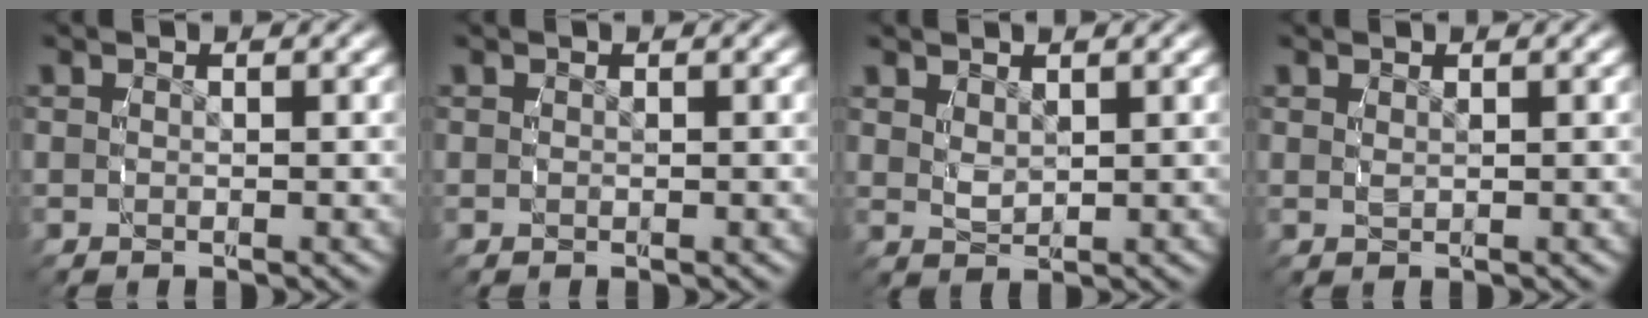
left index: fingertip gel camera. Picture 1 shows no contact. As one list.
[{"total": 0.0}, {"total": 1.4, "force": [0.9, 0.5, 0.9], "torque": [-0.019, -0.003, 0.022]}, {"total": 0.5, "force": [0.4, -0.3, 0.3], "torque": [-0.003, 0.001, 0.010]}]